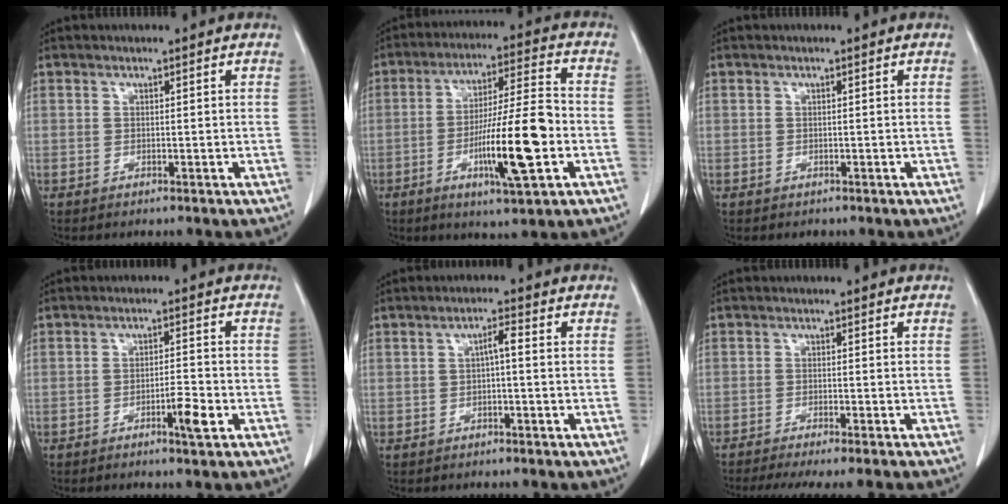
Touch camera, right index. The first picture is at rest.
{"total": 14.5, "force": [-4.1, 1.0, 13.9], "torque": [-0.240, -0.002, -0.068]}
{"total": 0.8, "force": [-0.3, 0.7, 0.0], "torque": [-0.001, 0.005, -0.005]}
{"total": 4.2, "force": [-2.1, 0.4, 3.6], "torque": [-0.056, 0.000, -0.034]}
{"total": 2.3, "force": [-0.1, 0.3, 2.3], "torque": [-0.039, 0.006, -0.001]}
{"total": 11.4, "force": [-9.8, 0.8, 5.7], "torque": [-0.070, -0.016, -0.135]}